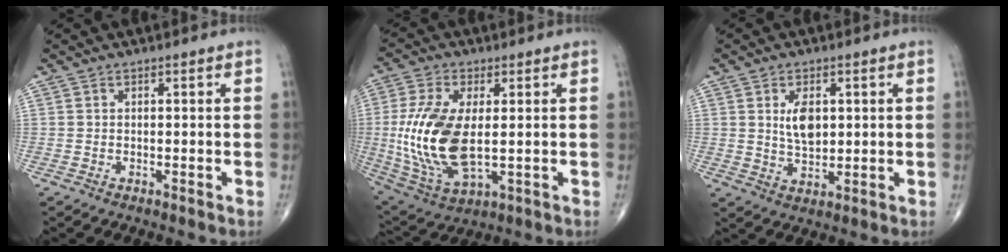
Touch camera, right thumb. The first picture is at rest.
{"total": 16.7, "force": [0.0, 8.1, 14.6], "torque": [-0.318, -0.012, 0.013]}
{"total": 5.9, "force": [1.4, 3.3, 4.6], "torque": [-0.066, -0.012, 0.029]}